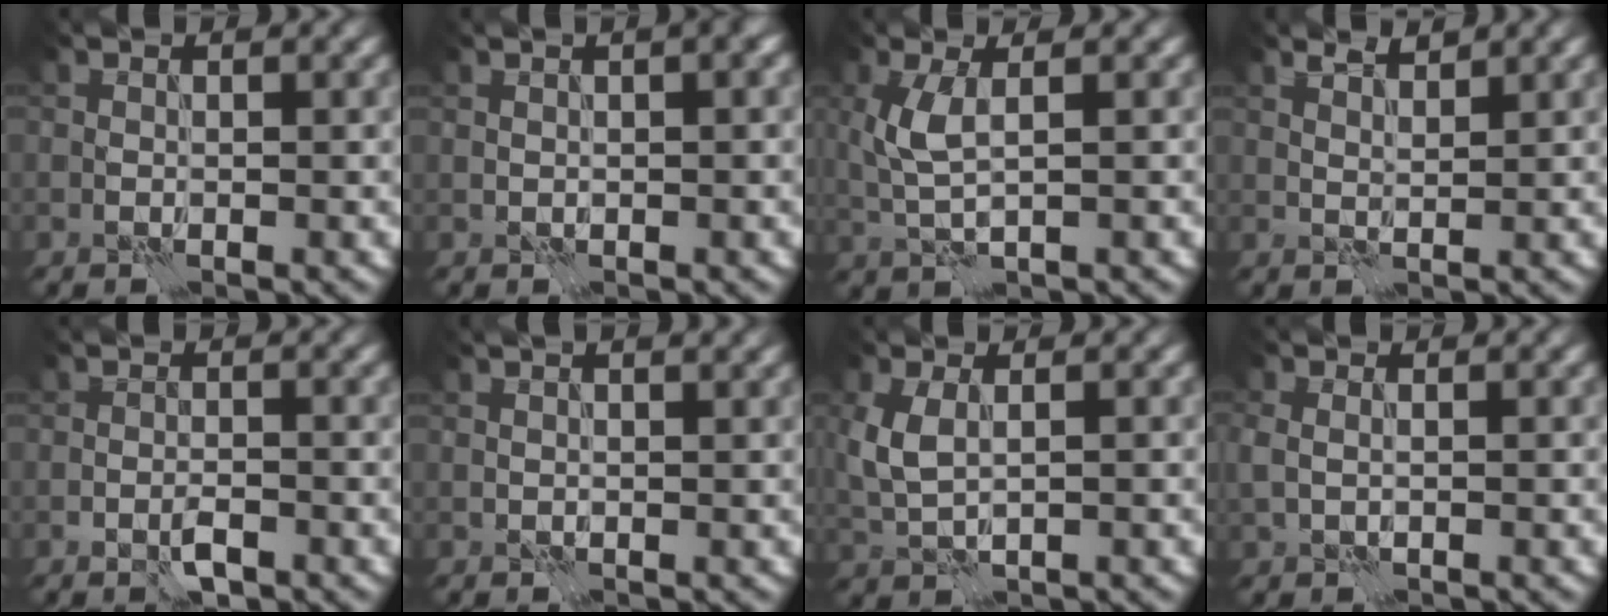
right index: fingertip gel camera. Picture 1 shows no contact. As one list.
[{"total": 2.2, "force": [1.2, 0.5, 1.7], "torque": [-0.021, 0.006, 0.013]}, {"total": 3.3, "force": [0.6, 1.1, 3.0], "torque": [-0.072, 0.002, 0.014]}, {"total": 1.7, "force": [1.5, 0.2, 0.7], "torque": [-0.008, -0.005, 0.027]}, {"total": 1.7, "force": [-0.9, 0.7, 1.2], "torque": [-0.024, 0.000, -0.018]}, {"total": 3.9, "force": [2.8, 1.5, 2.3], "torque": [-0.021, 0.022, 0.021]}, {"total": 3.1, "force": [0.7, 1.4, 2.6], "torque": [-0.069, 0.005, 0.016]}, {"total": 1.5, "force": [0.1, 1.1, 1.0], "torque": [-0.023, 0.000, 0.006]}]